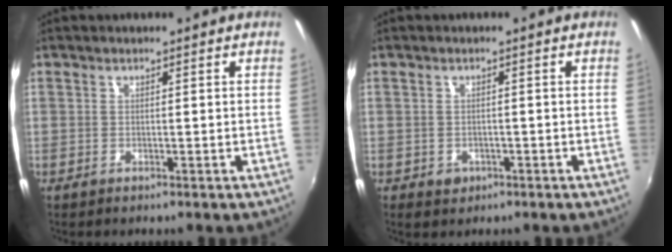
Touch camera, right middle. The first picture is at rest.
{"total": 2.5, "force": [-0.9, 2.1, 0.8], "torque": [-0.019, -0.004, -0.010]}